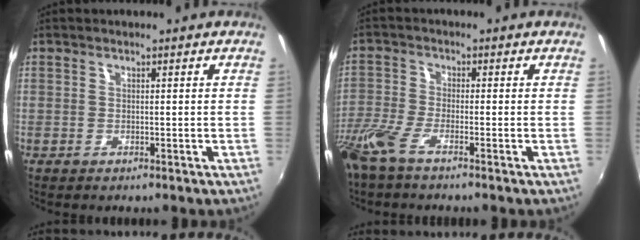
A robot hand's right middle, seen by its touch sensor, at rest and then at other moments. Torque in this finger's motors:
{"motor_torque": [1.06, -1.07, 0.52, 0.16]}